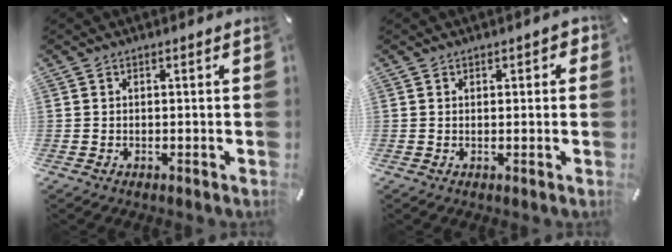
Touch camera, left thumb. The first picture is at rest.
{"total": 1.2, "force": [0.4, 0.9, 0.7], "torque": [-0.005, 0.003, 0.004]}